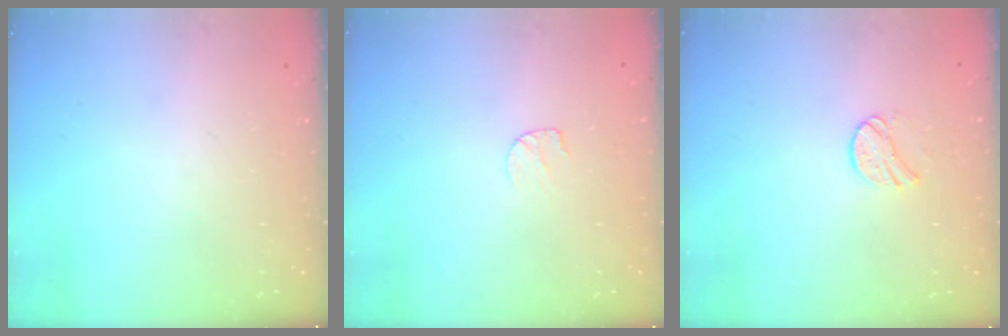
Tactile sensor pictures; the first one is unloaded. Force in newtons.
{"total": 3.9, "press": 3.9, "slide": 0.4}
{"total": 7.3, "press": 7.3, "slide": 0.7}